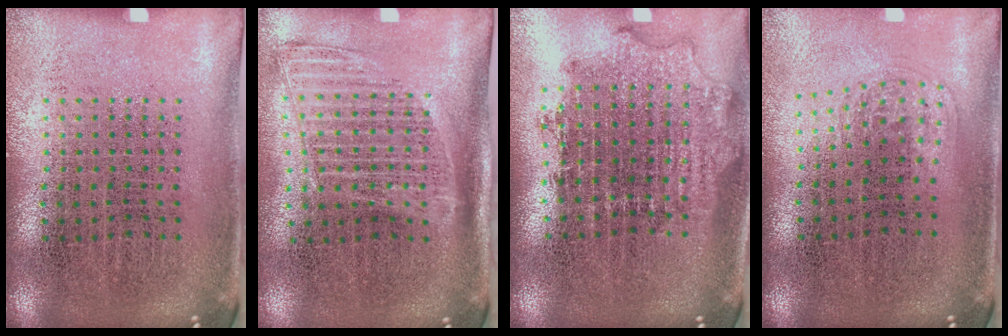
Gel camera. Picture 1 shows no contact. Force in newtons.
{"total": 1.4, "press": 1.2, "slide": 0.6}
{"total": 1.8, "press": 1.4, "slide": 1.1}
{"total": 1.0, "press": 0.6, "slide": 0.8}